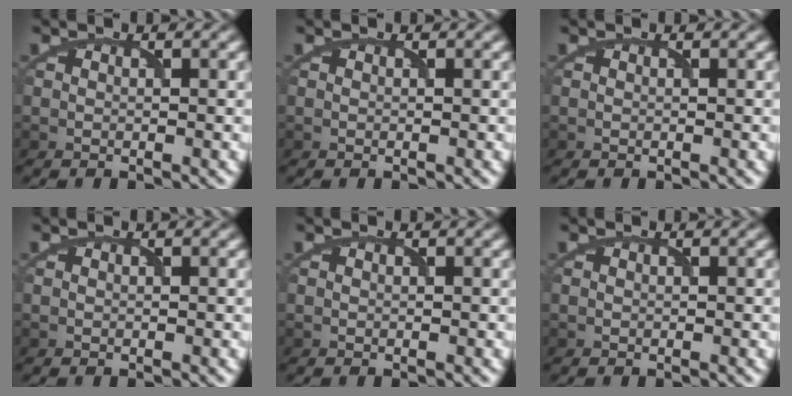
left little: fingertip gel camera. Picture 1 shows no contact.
{"total": 0.0}
{"total": 0.0}
{"total": 0.0}
{"total": 0.0}
{"total": 0.0}